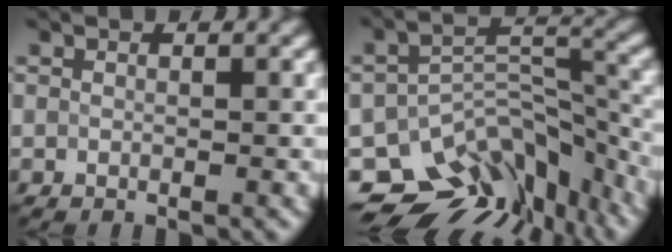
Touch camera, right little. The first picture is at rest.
{"total": 12.4, "force": [-9.4, 5.8, 5.5], "torque": [-0.107, 0.006, -0.116]}